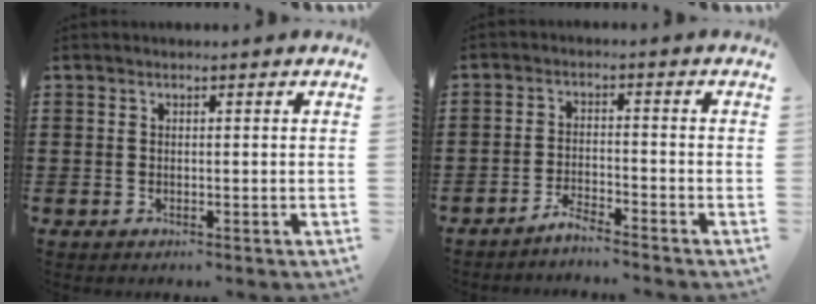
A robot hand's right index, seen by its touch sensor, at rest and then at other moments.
{"total": 3.0, "force": [-2.9, -0.1, 0.6], "torque": [-0.014, 0.005, -0.059]}